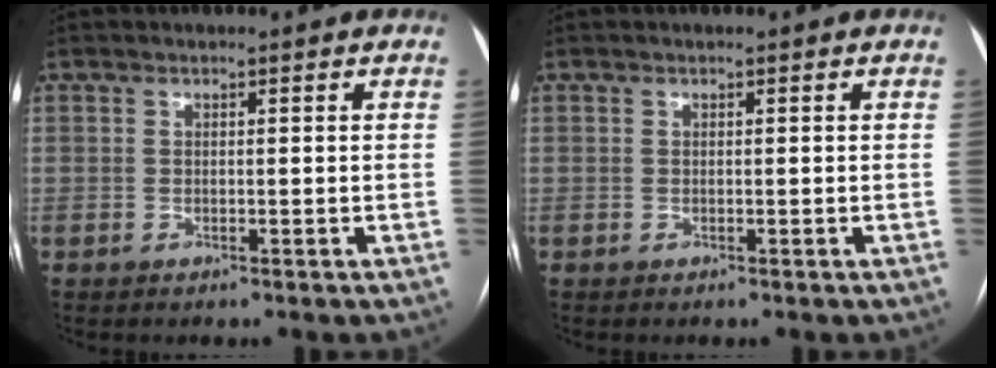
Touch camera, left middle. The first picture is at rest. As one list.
[{"total": 0.0}]